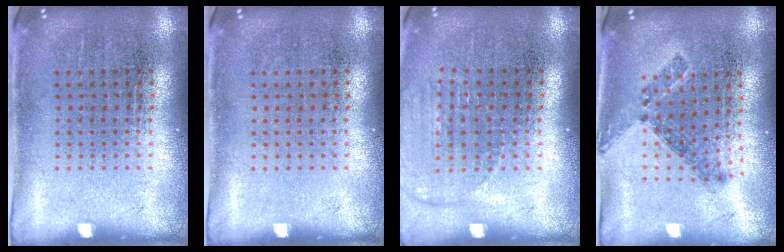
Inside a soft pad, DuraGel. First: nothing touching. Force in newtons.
{"total": 0.0}
{"total": 1.4, "press": 1.2, "slide": 0.6}
{"total": 0.8, "press": 0.7, "slide": 0.5}